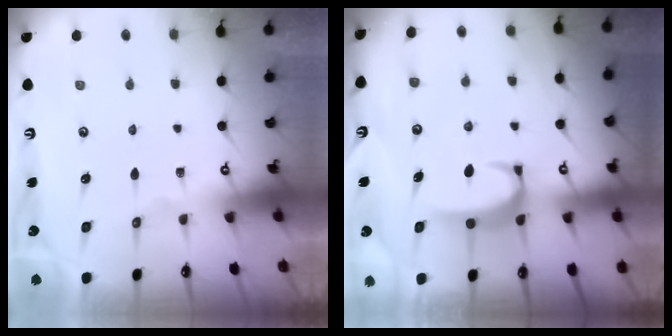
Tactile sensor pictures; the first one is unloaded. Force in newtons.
{"total": 2.7, "press": 2.7, "slide": 0.5}